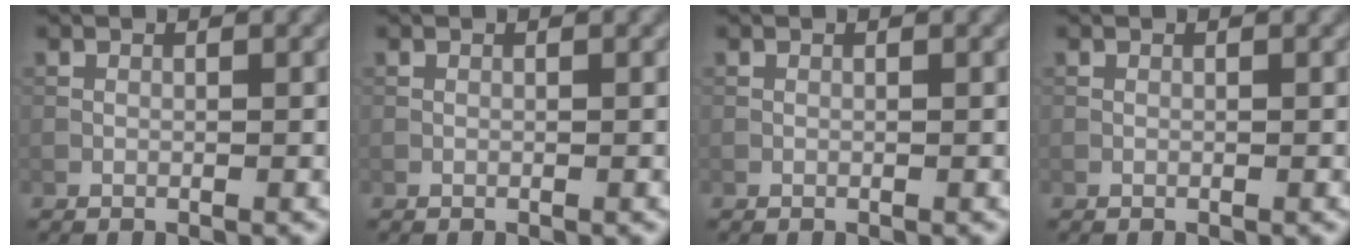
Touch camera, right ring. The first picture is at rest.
{"total": 0.0}
{"total": 0.0}
{"total": 0.0}